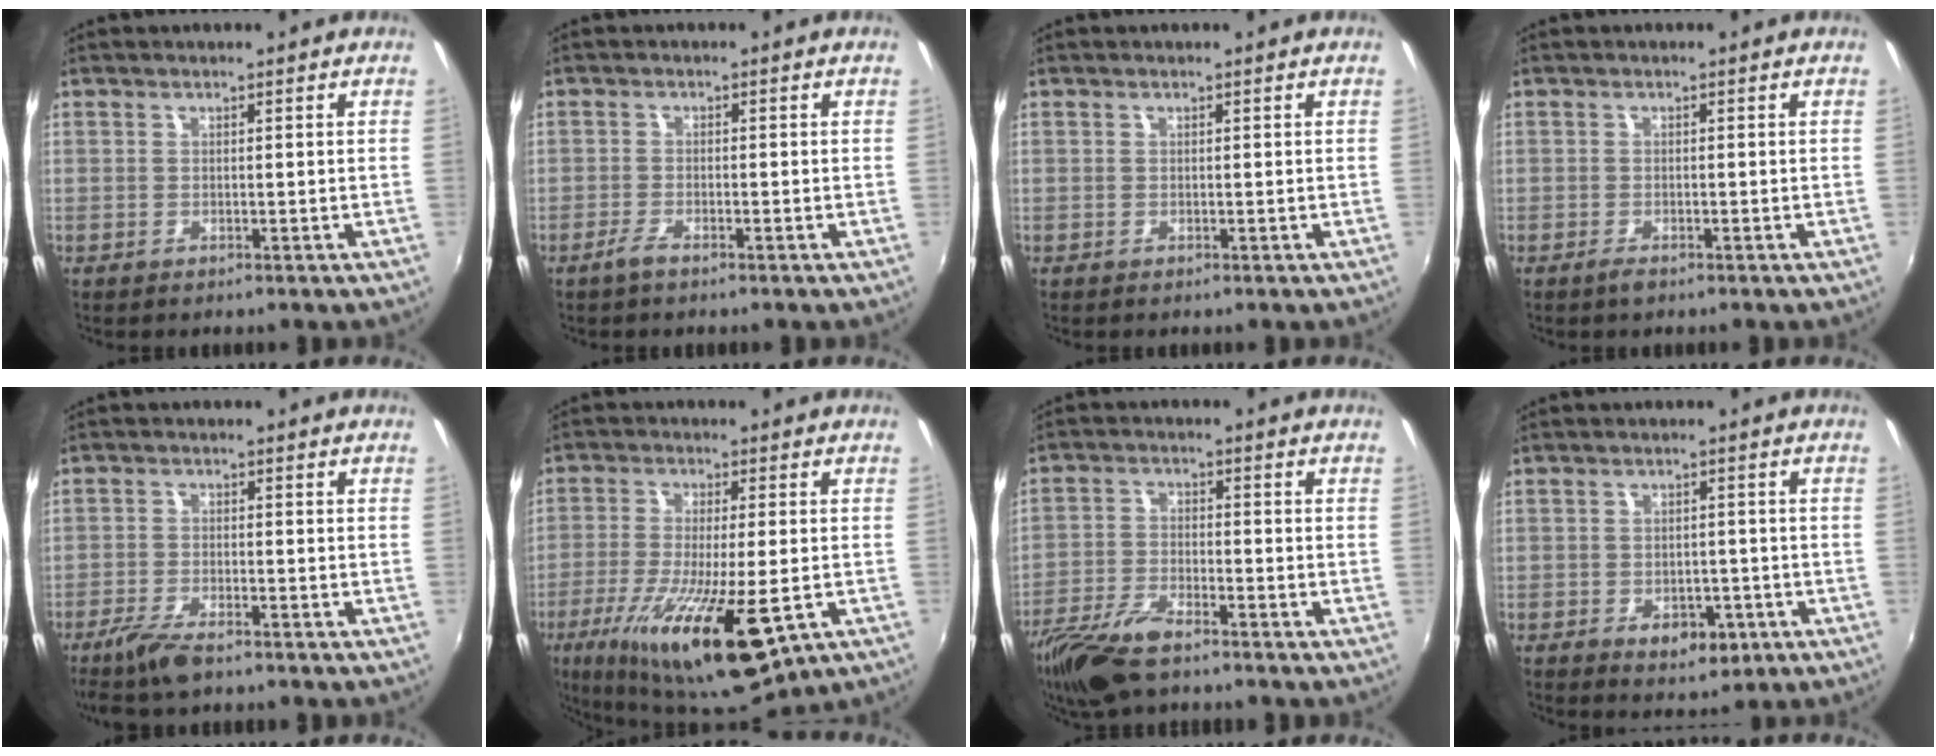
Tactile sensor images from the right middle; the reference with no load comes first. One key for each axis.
{"total": 2.1, "fx": -1.7, "fy": 0.3, "fz": 1.2, "tx": -0.035, "ty": -0.004, "tz": -0.036}
{"total": 0.0}
{"total": 1.5, "fx": -1.1, "fy": 0.4, "fz": 0.9, "tx": -0.019, "ty": -0.004, "tz": -0.020}
{"total": 6.5, "fx": -4.9, "fy": 1.6, "fz": 3.9, "tx": -0.104, "ty": -0.014, "tz": -0.095}
{"total": 21.5, "fx": -9.9, "fy": 6.2, "fz": 18.0, "tx": -0.341, "ty": -0.073, "tz": -0.154}
{"total": 10.6, "fx": -7.8, "fy": 2.9, "fz": 6.6, "tx": -0.155, "ty": -0.025, "tz": -0.154}
{"total": 5.7, "fx": -2.5, "fy": 4.0, "fz": 3.2, "tx": -0.054, "ty": 0.003, "tz": -0.024}